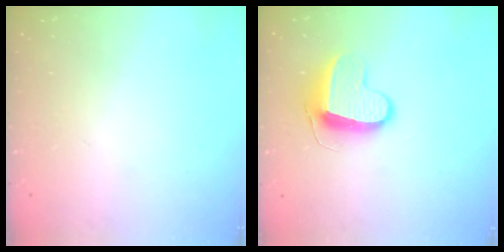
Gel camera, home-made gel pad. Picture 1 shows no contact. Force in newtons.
{"total": 10.4, "press": 10.4, "slide": 0.5}